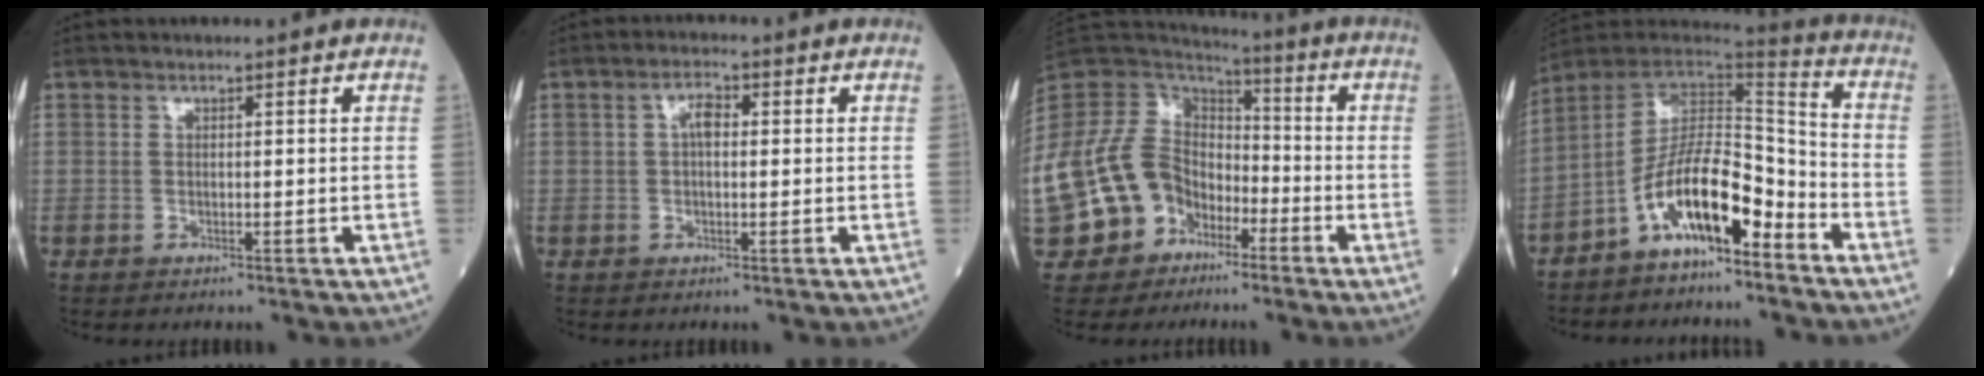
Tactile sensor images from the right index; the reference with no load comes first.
{"total": 2.7, "force": [0.4, 1.2, 2.4], "torque": [-0.043, 0.012, 0.004]}
{"total": 18.2, "force": [-7.4, 14.2, 8.6], "torque": [-0.212, 0.042, -0.126]}
{"total": 12.0, "force": [-7.0, 3.5, 9.1], "torque": [-0.166, 0.027, -0.126]}